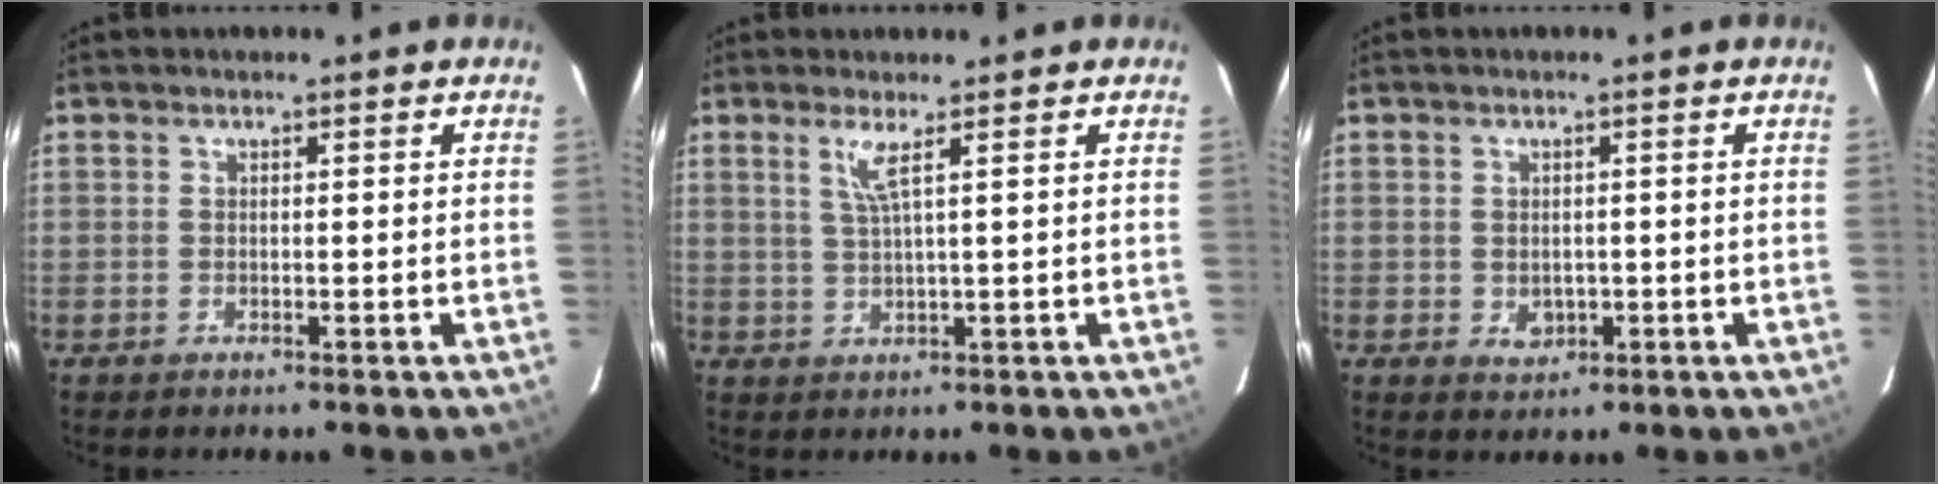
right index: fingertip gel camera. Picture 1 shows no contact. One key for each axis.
{"total": 3.0, "fx": 1.5, "fy": -0.7, "fz": 2.5, "tx": -0.047, "ty": -0.007, "tz": 0.031}
{"total": 2.7, "fx": -0.4, "fy": 2.3, "fz": 1.2, "tx": -0.021, "ty": 0.000, "tz": 0.003}